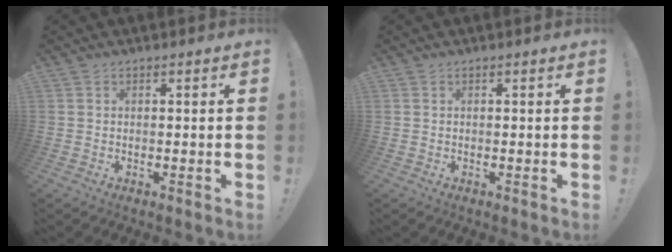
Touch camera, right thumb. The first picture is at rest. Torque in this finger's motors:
{"motor_torque": [-0.03, -0.11, 0.05, 0.06, 0.00]}